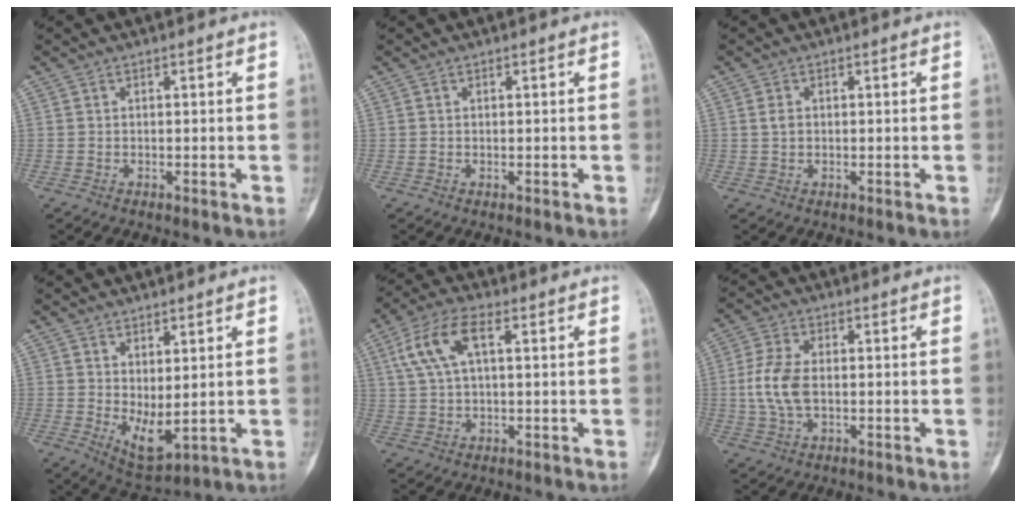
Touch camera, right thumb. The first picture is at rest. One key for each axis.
{"total": 0.0}
{"total": 1.5, "fx": 0.2, "fy": 1.2, "fz": 1.0, "tx": -0.016, "ty": 0.001, "tz": 0.005}
{"total": 7.0, "fx": 0.6, "fy": 3.2, "fz": 6.1, "tx": -0.093, "ty": -0.020, "tz": 0.030}
{"total": 9.0, "fx": 2.9, "fy": 3.9, "fz": 7.6, "tx": -0.165, "ty": 0.021, "tz": 0.056}
{"total": 7.5, "fx": -0.3, "fy": 4.2, "fz": 6.2, "tx": -0.143, "ty": 0.007, "tz": -0.008}